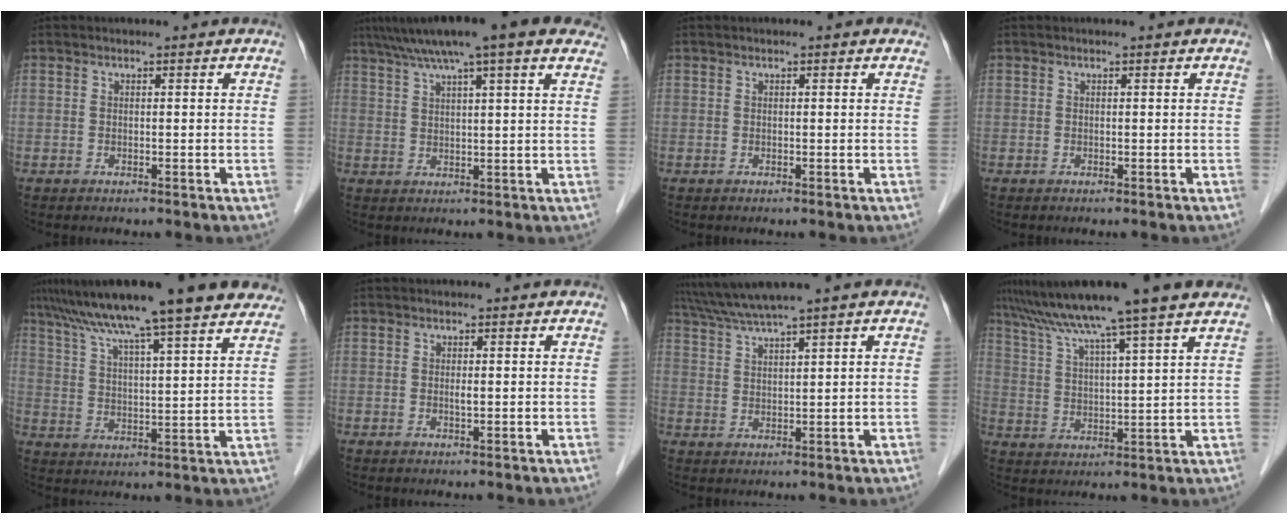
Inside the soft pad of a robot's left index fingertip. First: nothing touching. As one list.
[{"total": 15.2, "force": [11.2, 1.6, 10.2], "torque": [-0.160, 0.050, 0.150]}, {"total": 0.9, "force": [0.6, 0.2, 0.6], "torque": [-0.009, 0.008, 0.004]}, {"total": 0.0}, {"total": 22.4, "force": [18.0, 1.4, 13.3], "torque": [-0.220, 0.036, 0.256]}, {"total": 0.7, "force": [0.0, 0.1, 0.7], "torque": [-0.016, -0.003, -0.002]}, {"total": 5.9, "force": [4.9, -1.6, 3.0], "torque": [-0.065, 0.015, 0.098]}, {"total": 14.1, "force": [11.2, -1.2, 8.5], "torque": [-0.146, 0.024, 0.171]}]